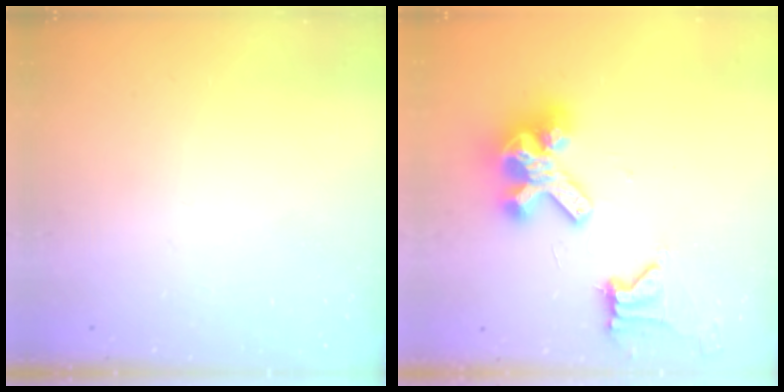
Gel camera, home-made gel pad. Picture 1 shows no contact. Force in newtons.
{"total": 12.5, "press": 12.4, "slide": 1.6}